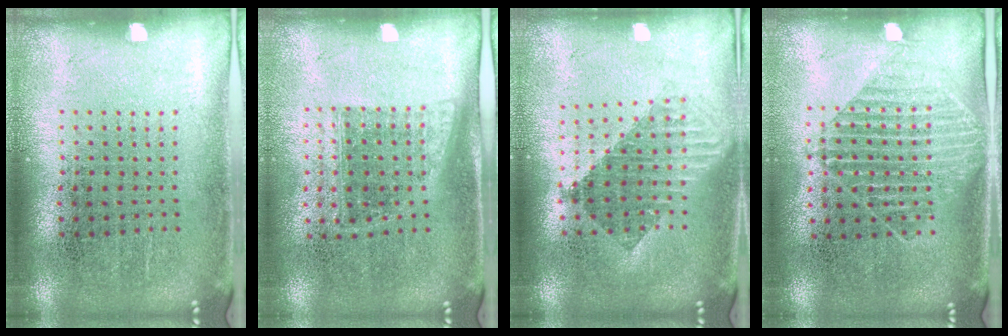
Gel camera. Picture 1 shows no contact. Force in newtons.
{"total": 1.0, "press": 0.8, "slide": 0.6}
{"total": 1.7, "press": 1.4, "slide": 1.0}
{"total": 1.5, "press": 1.3, "slide": 0.8}